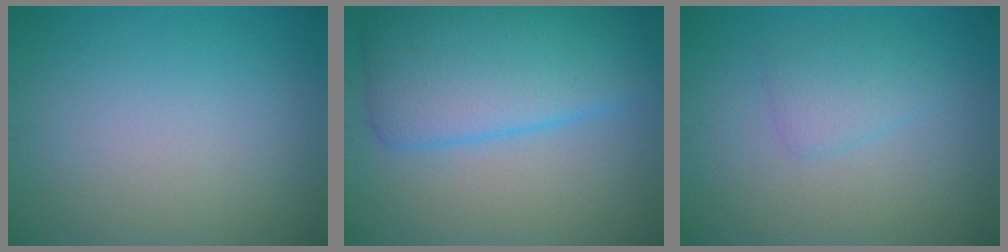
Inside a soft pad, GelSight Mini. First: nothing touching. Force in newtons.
{"total": 8.0, "press": 8.0, "slide": 0.3}
{"total": 1.9, "press": 1.9, "slide": 0.2}